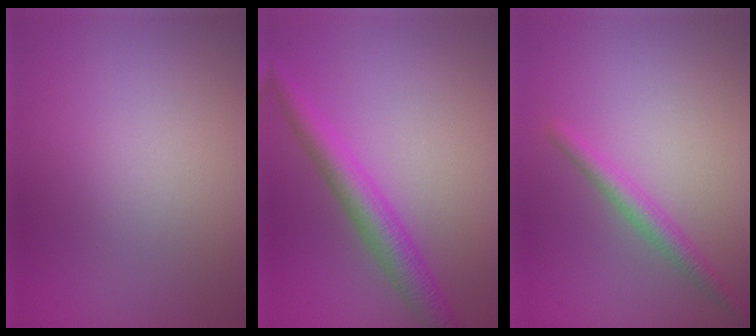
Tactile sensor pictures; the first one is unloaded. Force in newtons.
{"total": 4.0, "press": 4.0, "slide": 0.1}
{"total": 2.2, "press": 2.2, "slide": 0.0}